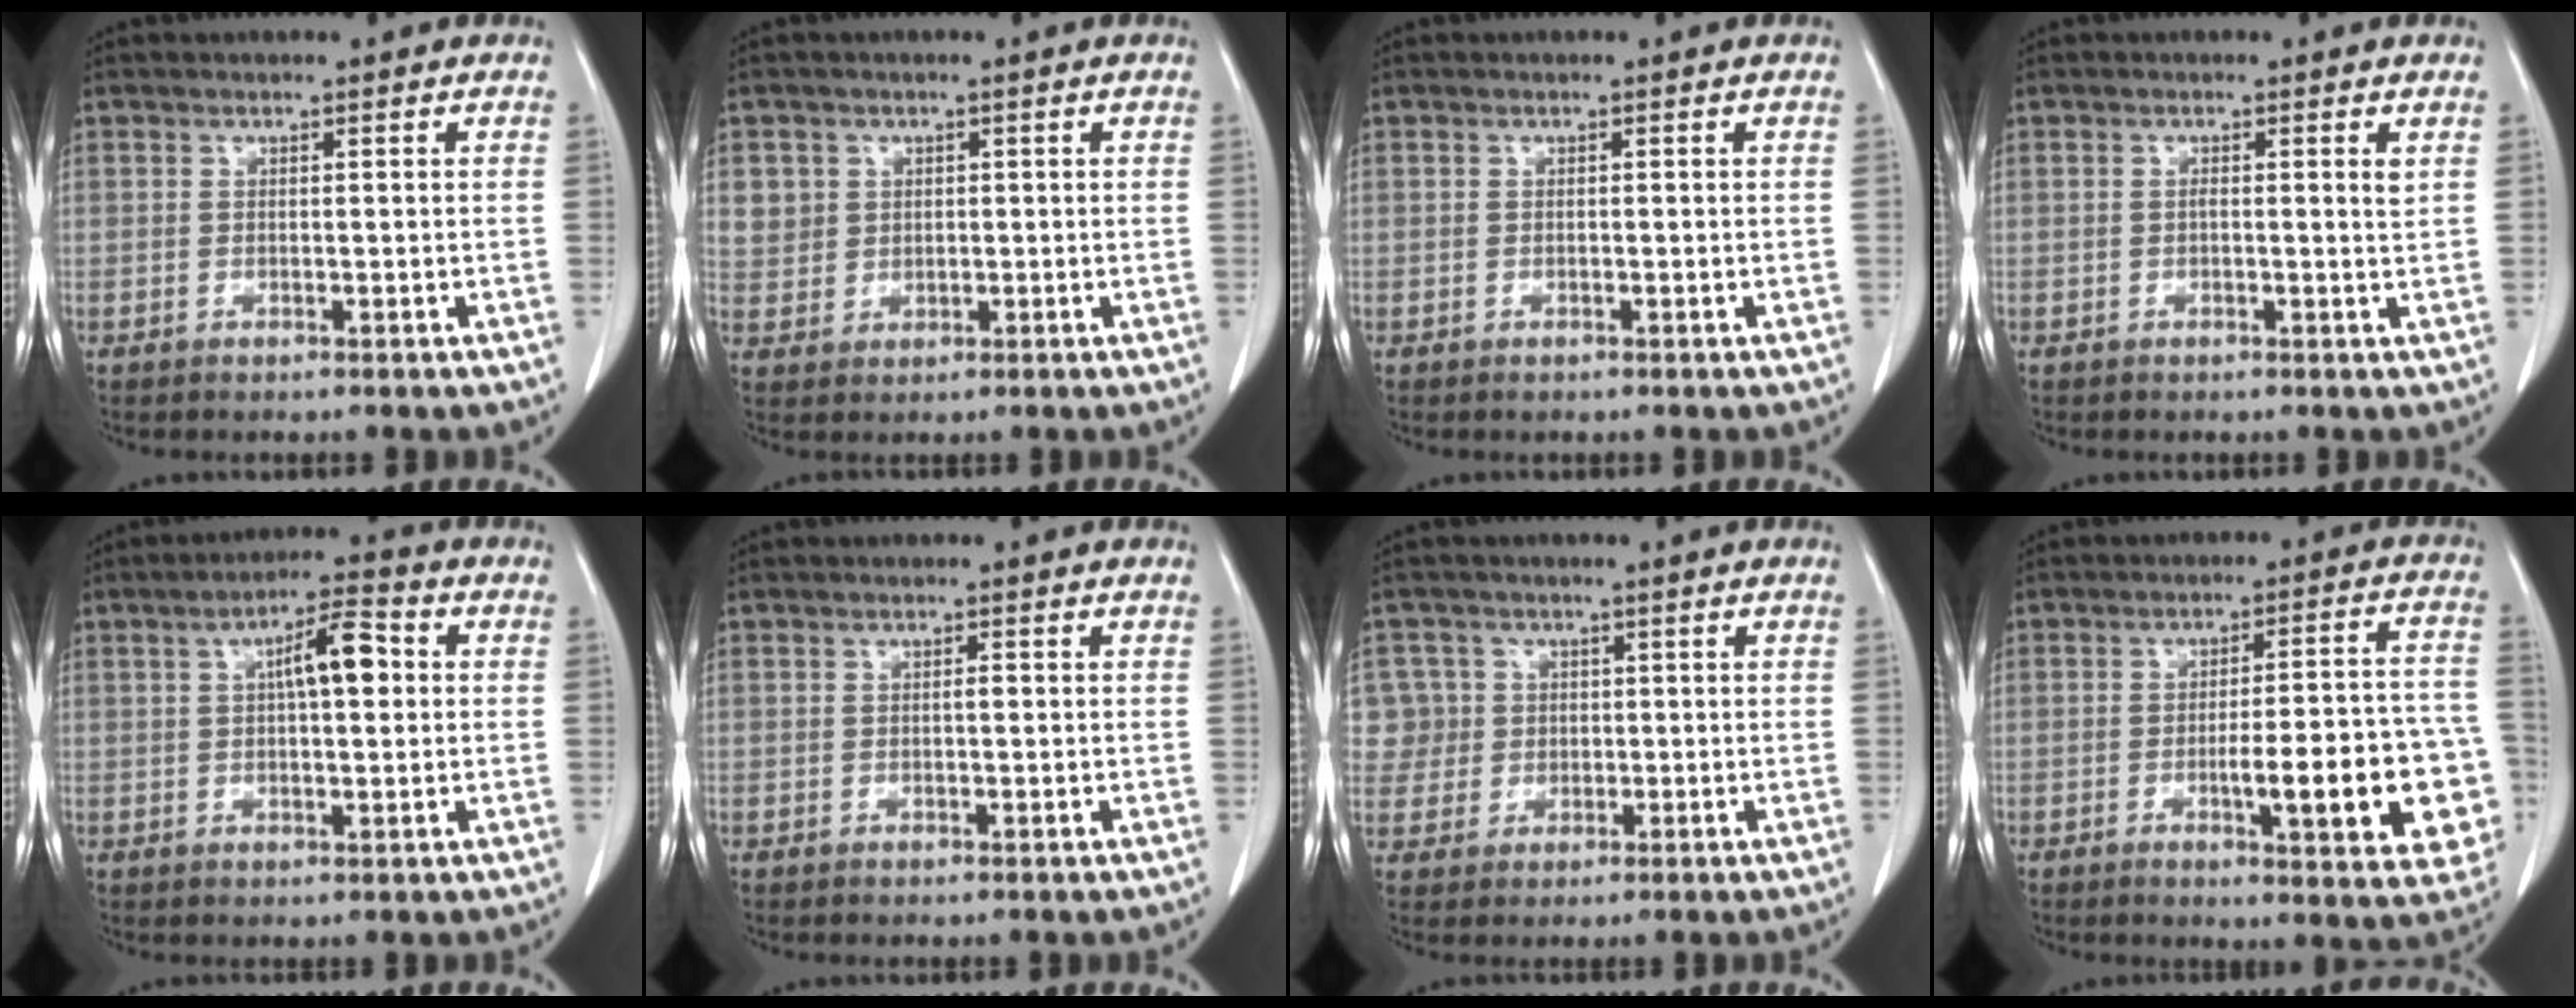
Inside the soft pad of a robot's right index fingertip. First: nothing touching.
{"total": 4.2, "force": [1.4, 3.9, 0.4], "torque": [-0.001, 0.001, 0.032]}
{"total": 0.0}
{"total": 1.7, "force": [0.4, 0.0, 1.6], "torque": [-0.030, 0.001, 0.004]}
{"total": 7.4, "force": [1.5, 2.0, 7.0], "torque": [-0.115, 0.019, 0.021]}
{"total": 0.9, "force": [0.0, 0.3, 0.8], "torque": [-0.013, 0.003, 0.001]}
{"total": 6.7, "force": [1.2, 6.5, 0.0], "torque": [0.003, 0.027, 0.032]}
{"total": 16.5, "force": [-4.6, 3.2, 15.5], "torque": [-0.130, 0.028, -0.046]}